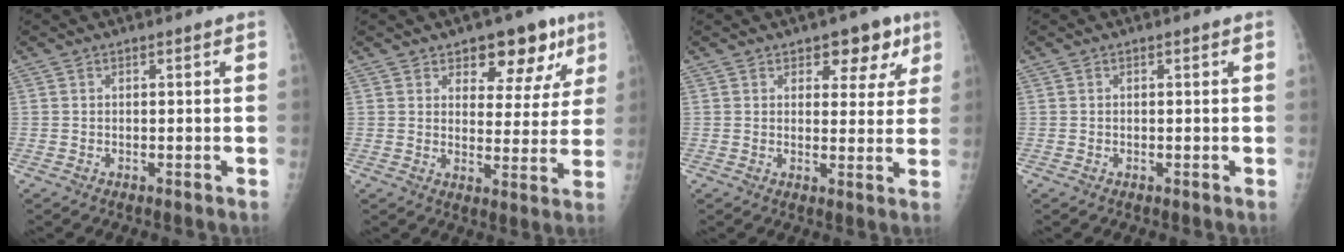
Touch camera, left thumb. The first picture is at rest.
{"total": 10.8, "force": [6.4, 6.1, 6.2], "torque": [-0.029, -0.027, 0.086]}
{"total": 7.1, "force": [4.0, 4.3, 3.9], "torque": [-0.006, -0.015, 0.049]}
{"total": 0.0}